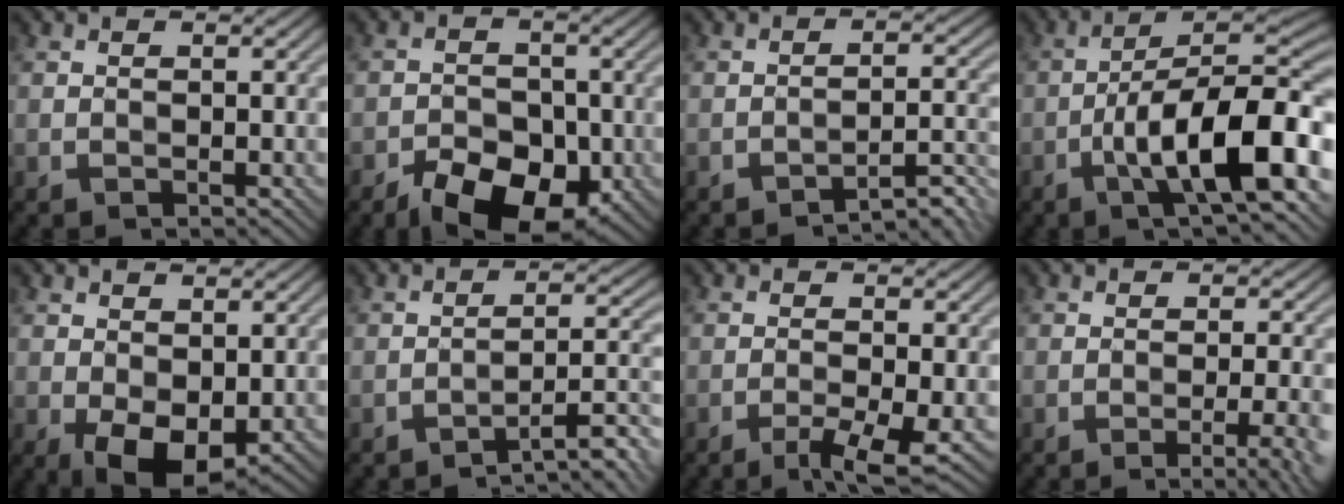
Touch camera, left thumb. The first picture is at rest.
{"total": 9.9, "force": [-5.7, 5.8, 5.6], "torque": [-0.076, -0.006, -0.090]}
{"total": 4.3, "force": [-3.6, 0.4, 2.3], "torque": [-0.030, 0.020, -0.054]}
{"total": 15.5, "force": [-5.9, 5.2, 13.3], "torque": [-0.200, 0.006, -0.103]}
{"total": 6.2, "force": [-1.2, 3.7, 4.8], "torque": [-0.098, -0.013, -0.019]}
{"total": 7.0, "force": [-5.2, 1.2, 4.5], "torque": [-0.061, 0.020, -0.080]}
{"total": 4.1, "force": [-2.3, 0.4, 3.4], "torque": [-0.062, 0.000, -0.041]}
{"total": 5.7, "force": [-2.4, 1.4, 5.0], "torque": [-0.060, 0.006, -0.029]}